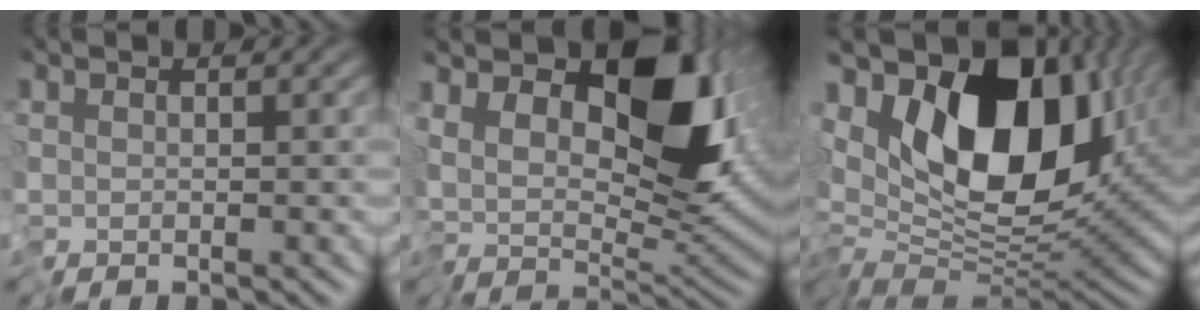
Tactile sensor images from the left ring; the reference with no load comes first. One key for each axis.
{"total": 12.6, "fx": 3.4, "fy": 6.9, "fz": 9.9, "tx": -0.163, "ty": -0.001, "tz": 0.051}
{"total": 13.9, "fx": 3.2, "fy": 7.7, "fz": 11.2, "tx": -0.167, "ty": 0.010, "tz": 0.035}